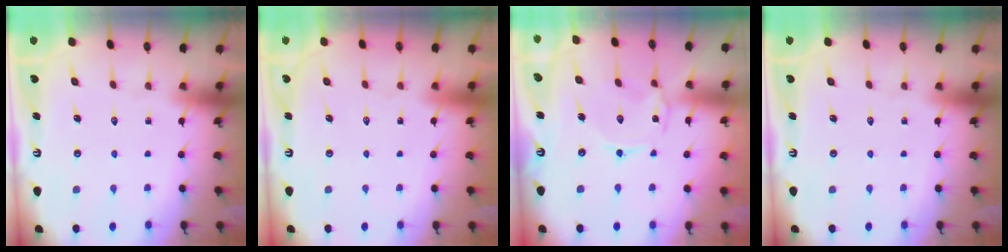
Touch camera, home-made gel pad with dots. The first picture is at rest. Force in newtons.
{"total": 1.5, "press": 1.5, "slide": 0.1}
{"total": 1.3, "press": 1.3, "slide": 0.2}
{"total": 0.0}